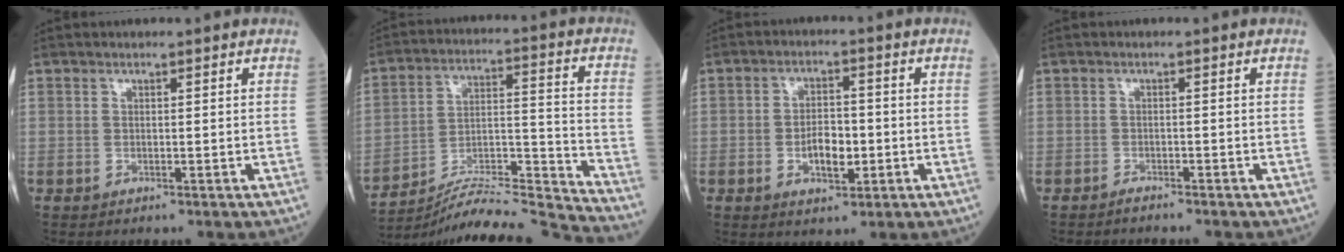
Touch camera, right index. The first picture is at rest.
{"total": 20.3, "force": [-19.7, -2.5, 4.5], "torque": [-0.082, 0.010, -0.314]}
{"total": 5.6, "force": [-1.3, 2.7, 4.7], "torque": [-0.080, 0.004, -0.020]}
{"total": 1.8, "force": [-1.8, 0.0, 0.5], "torque": [-0.009, -0.002, -0.024]}